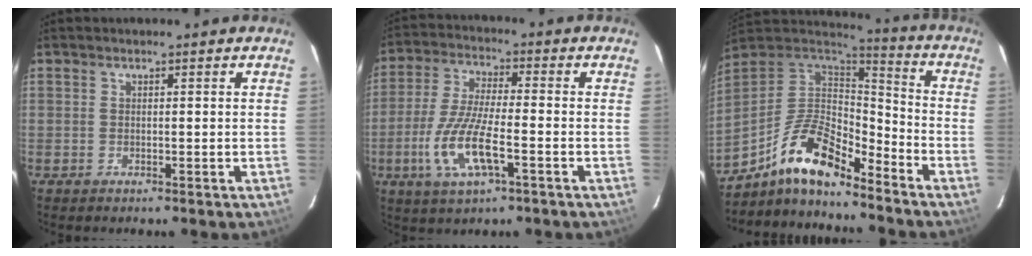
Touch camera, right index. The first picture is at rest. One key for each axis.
{"total": 11.9, "fx": -4.3, "fy": 3.2, "fz": 10.7, "tx": -0.226, "ty": -0.012, "tz": -0.083}
{"total": 15.0, "fx": -10.8, "fy": 4.4, "fz": 9.4, "tx": -0.194, "ty": 0.002, "tz": -0.211}